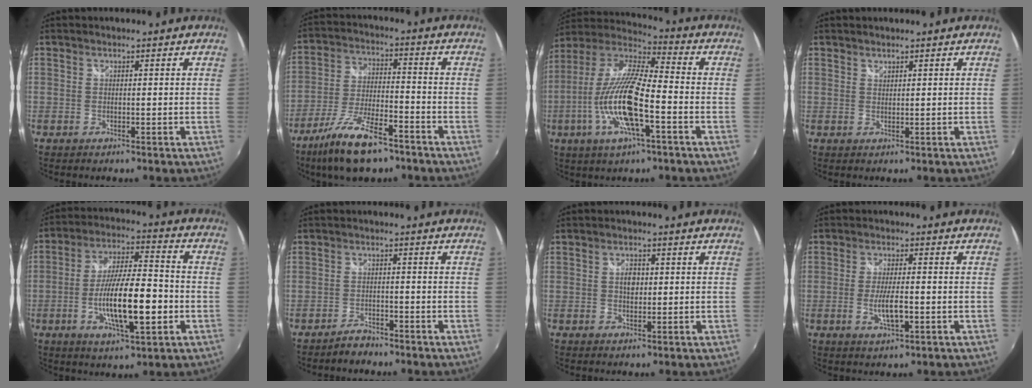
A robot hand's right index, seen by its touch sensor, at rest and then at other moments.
{"total": 14.0, "force": [-9.7, 4.4, 9.1], "torque": [-0.195, -0.025, -0.176]}
{"total": 17.3, "force": [-5.5, 4.0, 15.9], "torque": [-0.319, -0.013, -0.113]}
{"total": 0.7, "force": [0.7, 0.2, 0.1], "torque": [0.000, 0.000, 0.014]}
{"total": 14.9, "force": [-3.8, 3.7, 13.9], "torque": [-0.255, -0.005, -0.063]}
{"total": 2.8, "force": [-2.5, 1.2, 0.4], "torque": [-0.016, 0.005, -0.044]}
{"total": 2.7, "force": [0.2, 1.8, 1.9], "torque": [-0.031, 0.005, 0.003]}
{"total": 5.4, "force": [-1.5, 1.3, 5.0], "torque": [-0.098, -0.008, -0.024]}